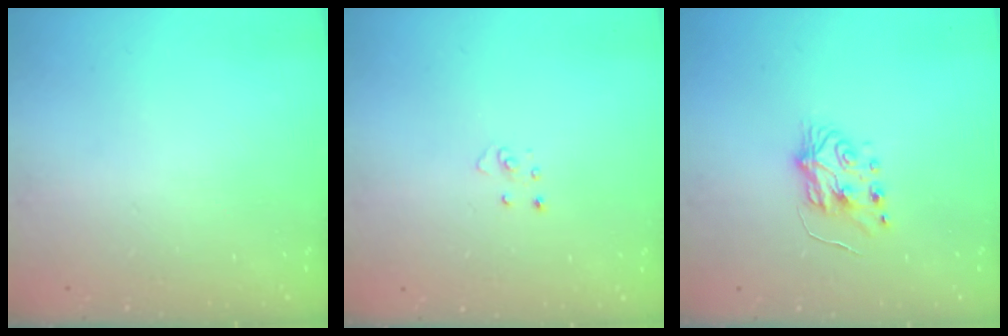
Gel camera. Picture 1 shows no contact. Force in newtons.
{"total": 3.4, "press": 3.4, "slide": 0.1}
{"total": 5.2, "press": 5.1, "slide": 0.7}